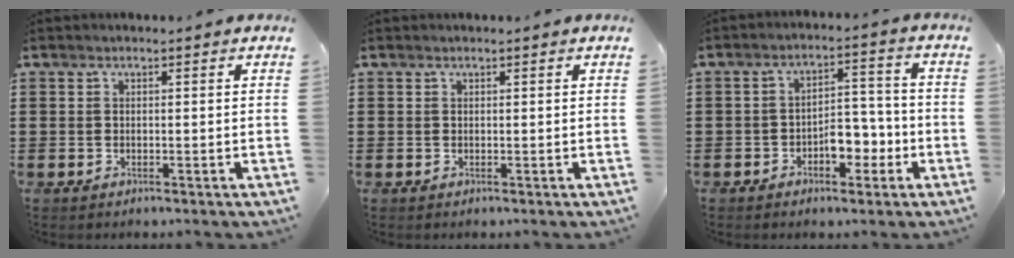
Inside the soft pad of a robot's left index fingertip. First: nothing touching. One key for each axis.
{"total": 0.0}
{"total": 5.8, "fx": -2.5, "fy": 3.3, "fz": 4.0, "tx": -0.062, "ty": 0.007, "tz": -0.049}